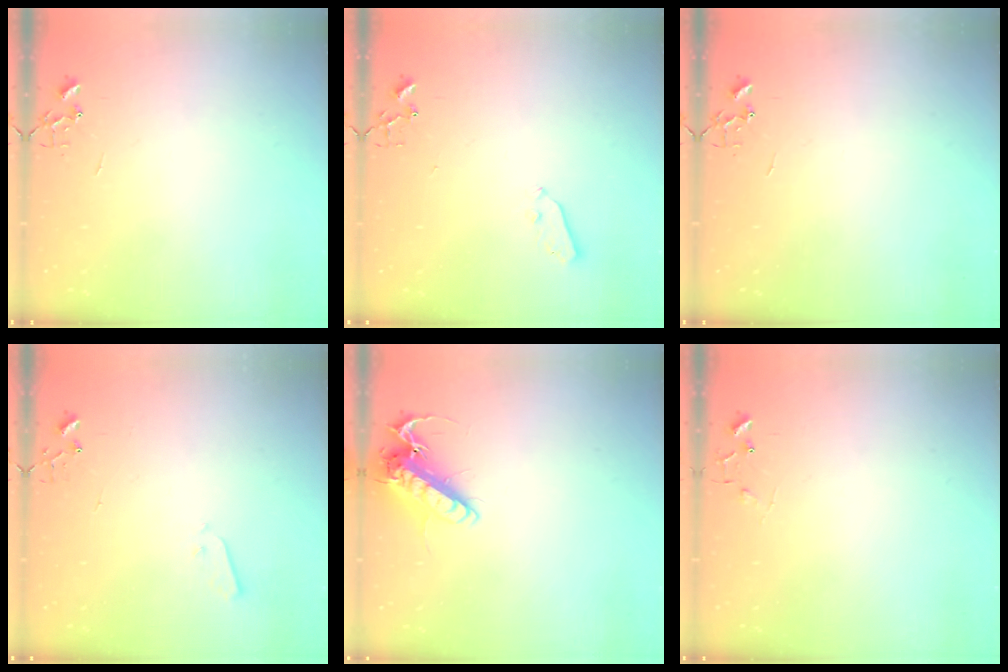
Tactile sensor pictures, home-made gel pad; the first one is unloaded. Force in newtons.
{"total": 3.1, "press": 3.0, "slide": 0.4}
{"total": 0.0}
{"total": 2.8, "press": 2.7, "slide": 0.4}
{"total": 13.5, "press": 13.3, "slide": 2.1}
{"total": 5.7, "press": 5.7, "slide": 0.2}